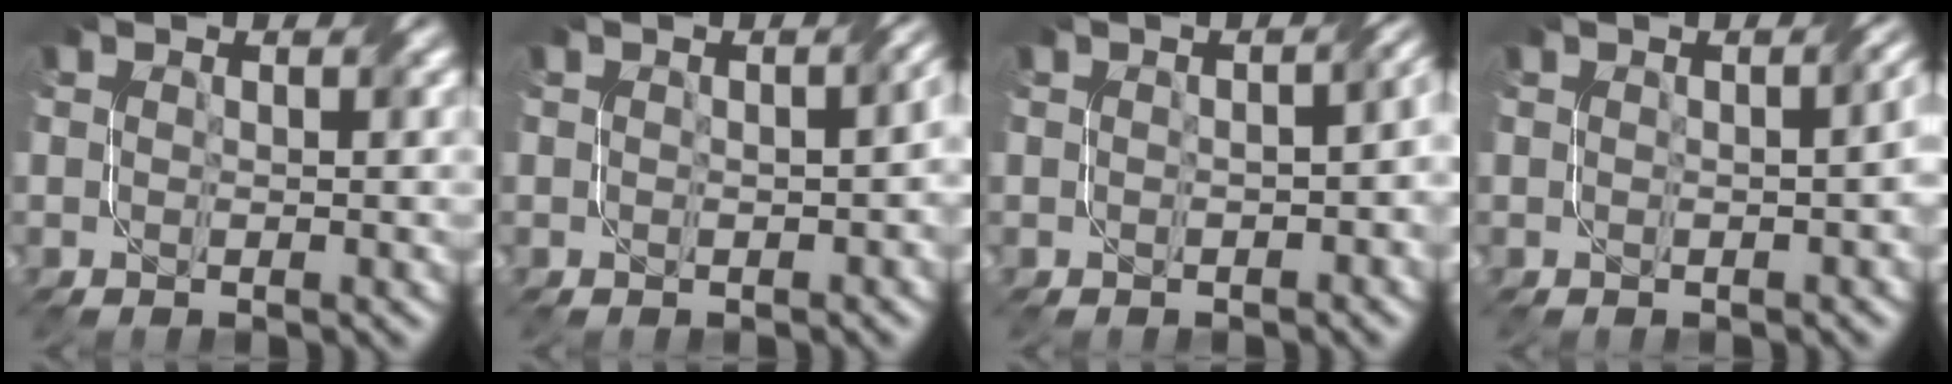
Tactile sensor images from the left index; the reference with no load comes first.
{"total": 2.9, "force": [0.0, 1.5, 2.5], "torque": [-0.017, 0.002, 0.009]}
{"total": 4.8, "force": [-0.4, 2.3, 4.2], "torque": [-0.030, 0.001, -0.002]}
{"total": 3.5, "force": [0.0, 1.5, 3.1], "torque": [-0.017, 0.007, 0.007]}